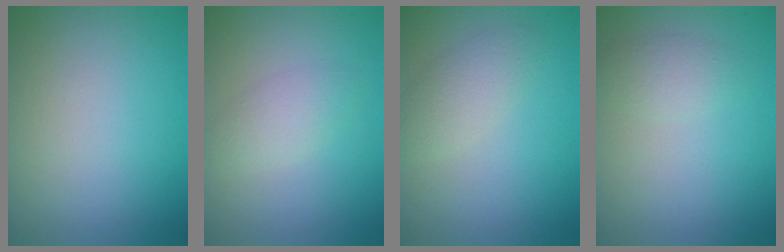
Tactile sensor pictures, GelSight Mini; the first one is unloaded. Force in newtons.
{"total": 1.7, "press": 1.7, "slide": 0.1}
{"total": 2.1, "press": 2.1, "slide": 0.0}
{"total": 1.6, "press": 1.6, "slide": 0.1}